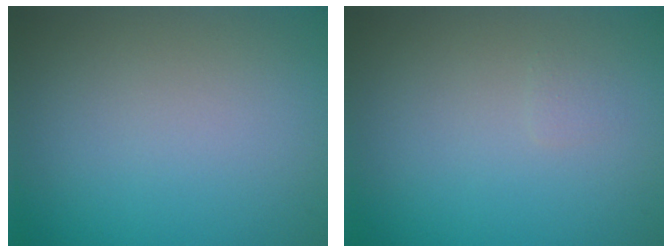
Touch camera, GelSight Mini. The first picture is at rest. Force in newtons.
{"total": 0.5, "press": 0.5, "slide": 0.1}